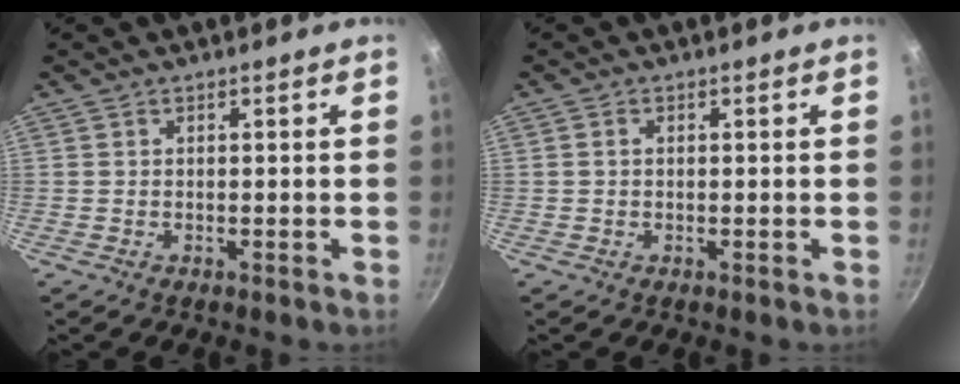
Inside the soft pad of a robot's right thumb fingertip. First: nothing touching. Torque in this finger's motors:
{"motor_torque": [-0.01, -0.22, 0.07, 0.10, -0.01]}